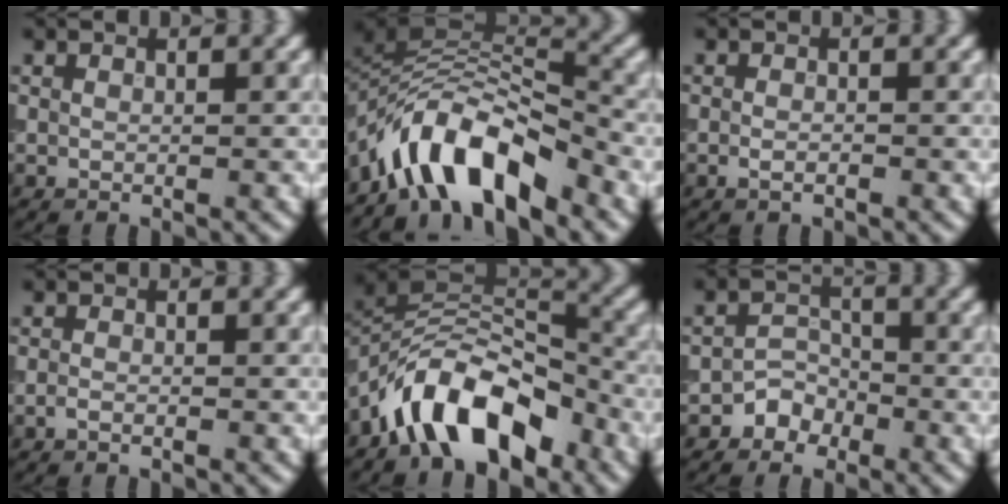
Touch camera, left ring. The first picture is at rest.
{"total": 8.1, "force": [-5.6, 3.0, 5.1], "torque": [-0.067, 0.009, -0.112]}
{"total": 1.1, "force": [-0.4, 0.5, 0.9], "torque": [-0.019, -0.003, -0.010]}
{"total": 0.8, "force": [-0.5, 0.2, 0.5], "torque": [-0.015, -0.002, -0.013]}
{"total": 9.2, "force": [-5.6, 4.3, 6.0], "torque": [-0.080, 0.019, -0.111]}
{"total": 2.2, "force": [-1.5, 1.6, 0.4], "torque": [0.002, 0.009, -0.030]}